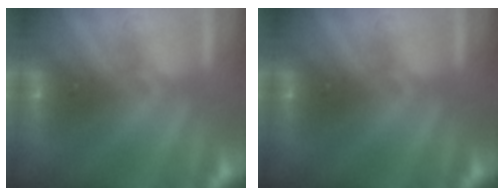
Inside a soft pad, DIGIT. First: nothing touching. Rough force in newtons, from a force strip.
{"total": 0.0}